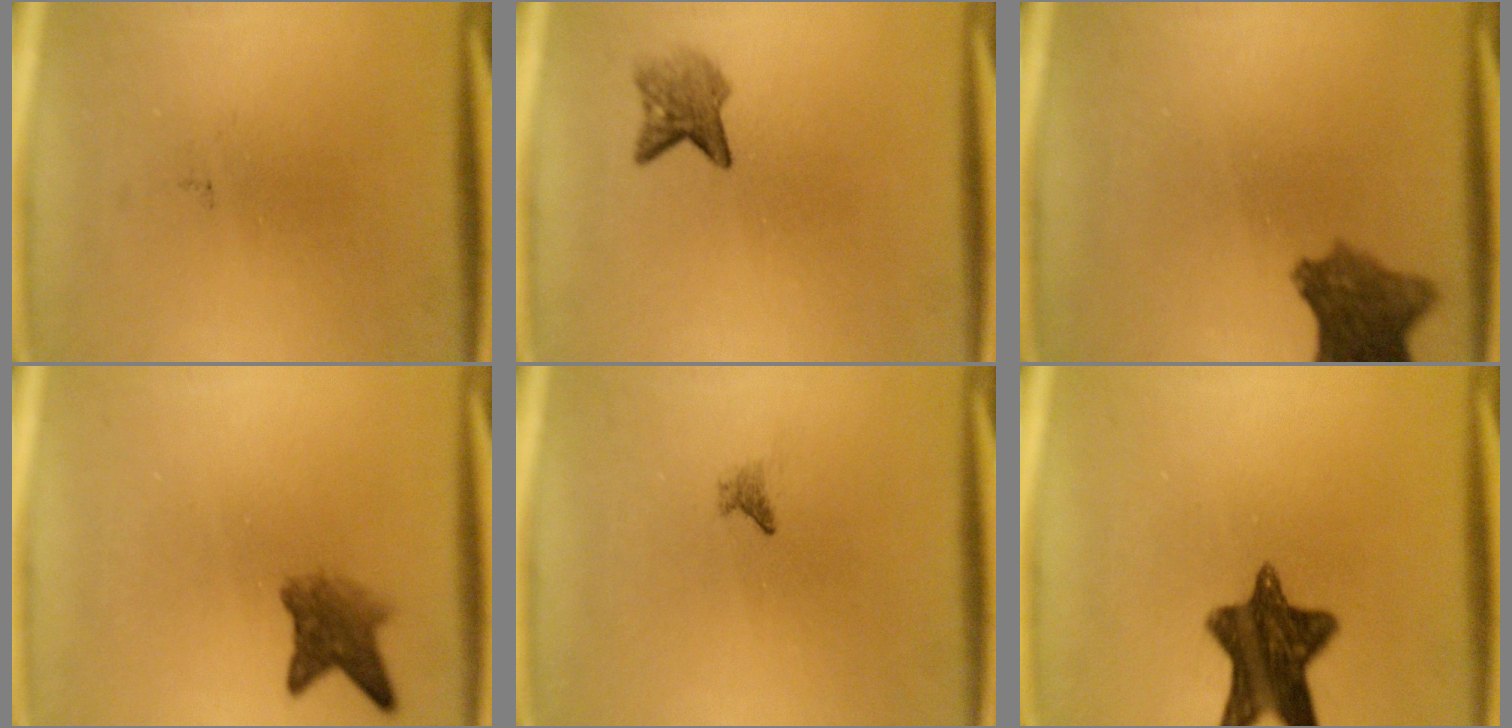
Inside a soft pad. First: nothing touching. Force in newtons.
{"total": 2.9}
{"total": 7.3}
{"total": 4.0}
{"total": 0.8}
{"total": 11.6}